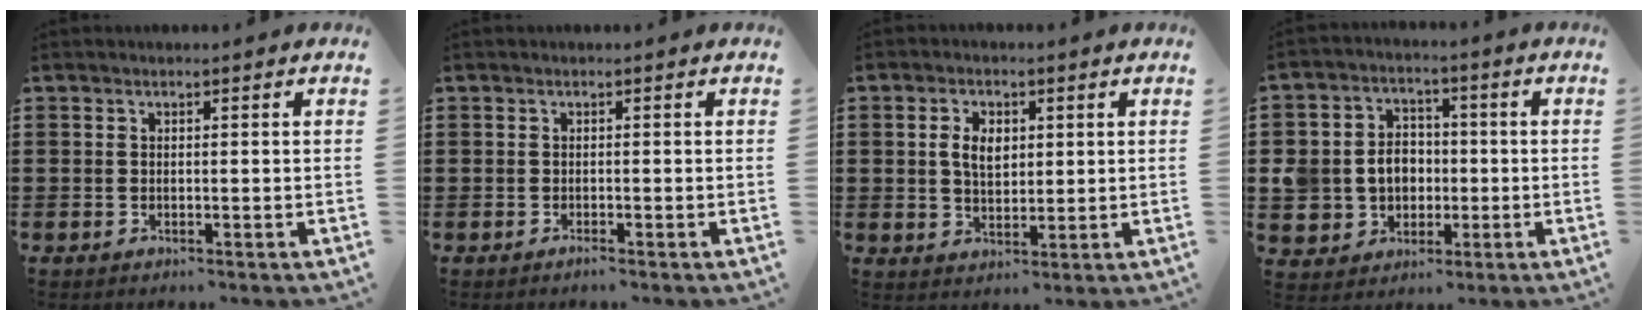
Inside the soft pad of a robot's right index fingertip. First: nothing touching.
{"total": 0.6, "force": [-0.5, 0.0, 0.2], "torque": [-0.006, -0.003, -0.010]}
{"total": 4.3, "force": [0.8, 2.8, 3.2], "torque": [-0.062, 0.009, 0.011]}
{"total": 6.9, "force": [-0.3, 6.5, 2.4], "torque": [-0.075, 0.018, -0.002]}